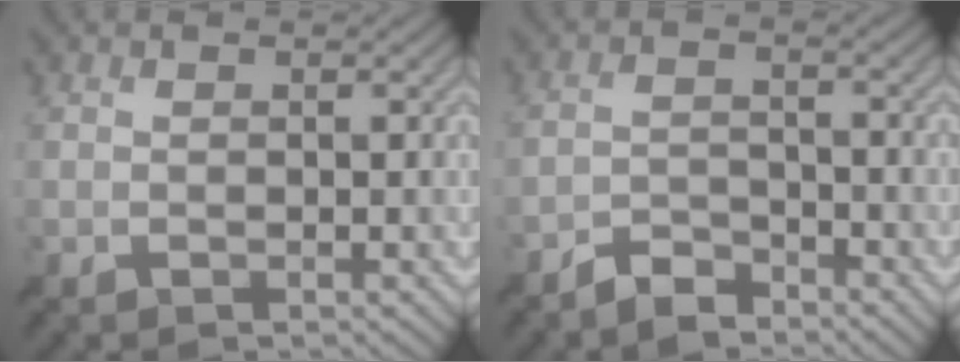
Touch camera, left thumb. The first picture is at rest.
{"total": 3.5, "force": [-3.2, 1.2, 0.9], "torque": [-0.014, 0.000, -0.067]}